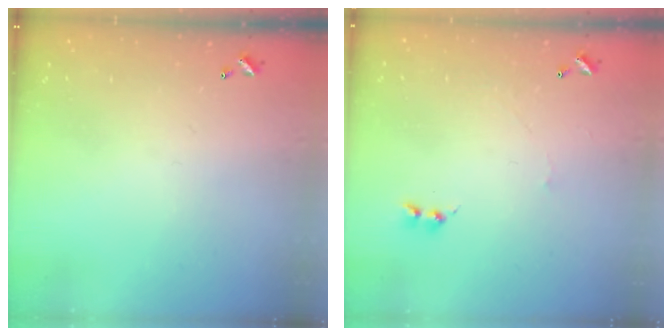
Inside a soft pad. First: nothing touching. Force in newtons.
{"total": 0.8, "press": 0.7, "slide": 0.5}